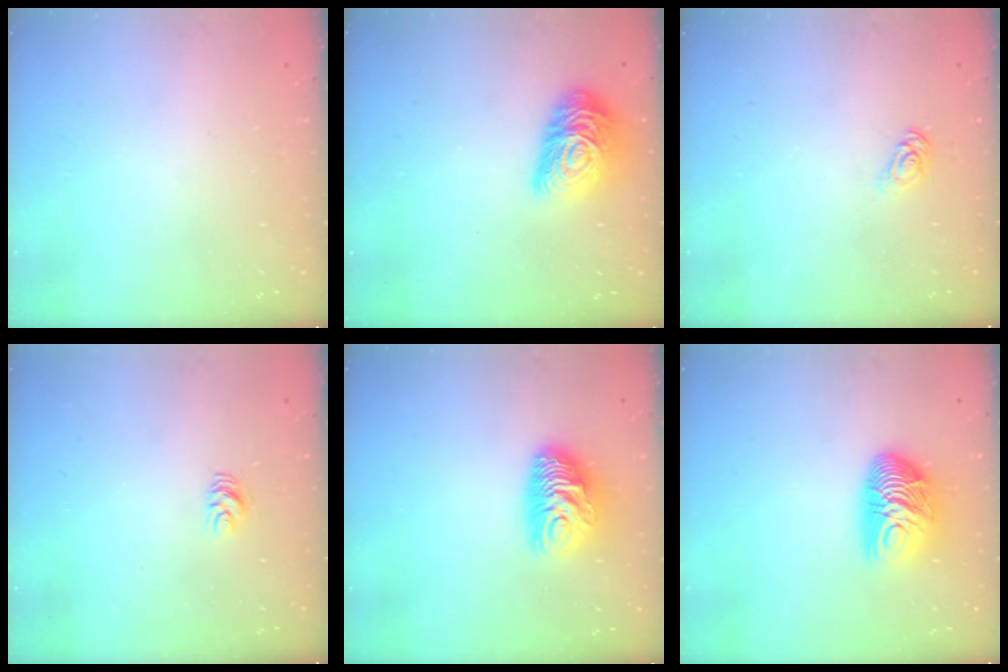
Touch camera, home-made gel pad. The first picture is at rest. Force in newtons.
{"total": 14.7, "press": 14.7, "slide": 0.9}
{"total": 5.4, "press": 5.4, "slide": 0.4}
{"total": 5.1, "press": 5.1, "slide": 0.5}
{"total": 10.8, "press": 10.7, "slide": 1.0}
{"total": 12.4, "press": 12.4, "slide": 1.0}